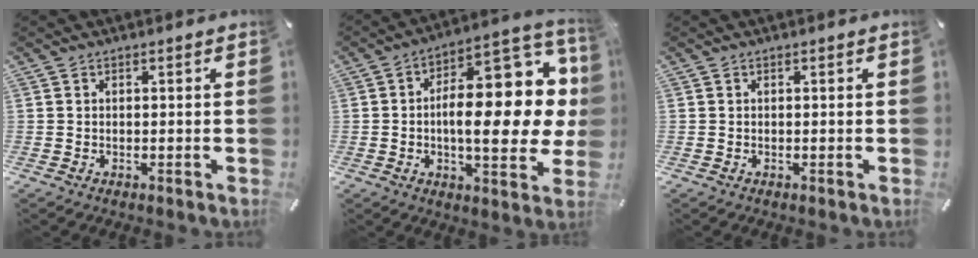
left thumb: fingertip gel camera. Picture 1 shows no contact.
{"total": 22.8, "force": [2.5, 10.4, 20.1], "torque": [-0.277, -0.028, 0.046]}
{"total": 0.0}